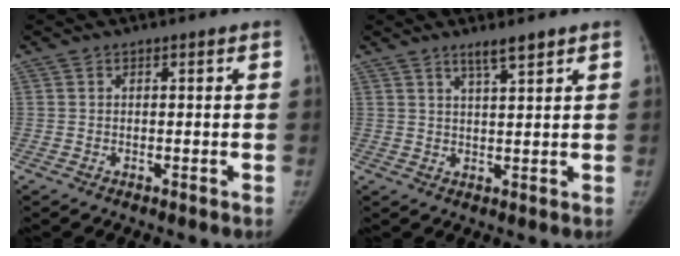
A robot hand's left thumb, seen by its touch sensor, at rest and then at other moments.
{"total": 3.5, "force": [2.6, 0.2, 2.2], "torque": [-0.038, -0.016, 0.048]}